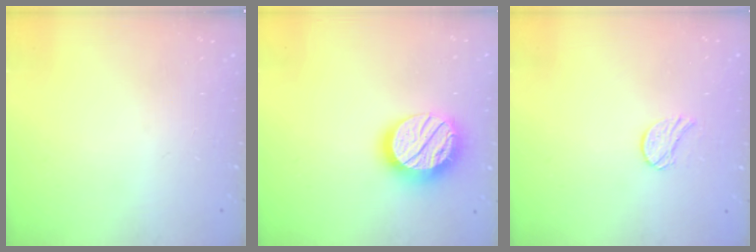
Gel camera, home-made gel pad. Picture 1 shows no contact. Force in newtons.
{"total": 18.6, "press": 18.5, "slide": 1.6}
{"total": 7.1, "press": 7.0, "slide": 0.6}